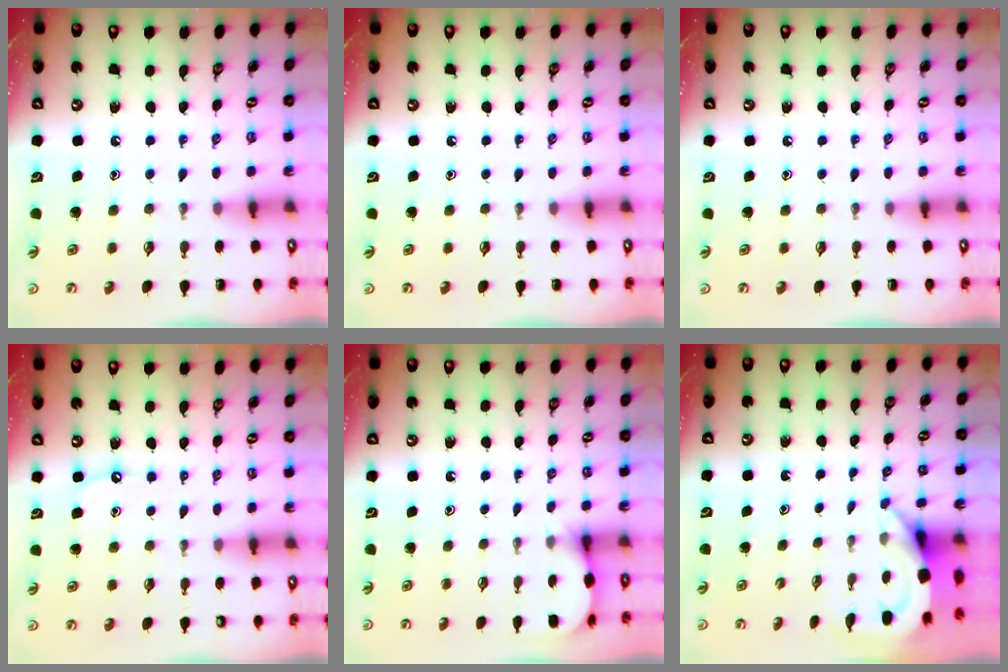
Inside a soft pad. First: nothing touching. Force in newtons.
{"total": 0.0}
{"total": 0.0}
{"total": 4.9, "press": 4.8, "slide": 0.6}
{"total": 2.9, "press": 2.9, "slide": 0.3}
{"total": 3.9, "press": 3.8, "slide": 0.2}